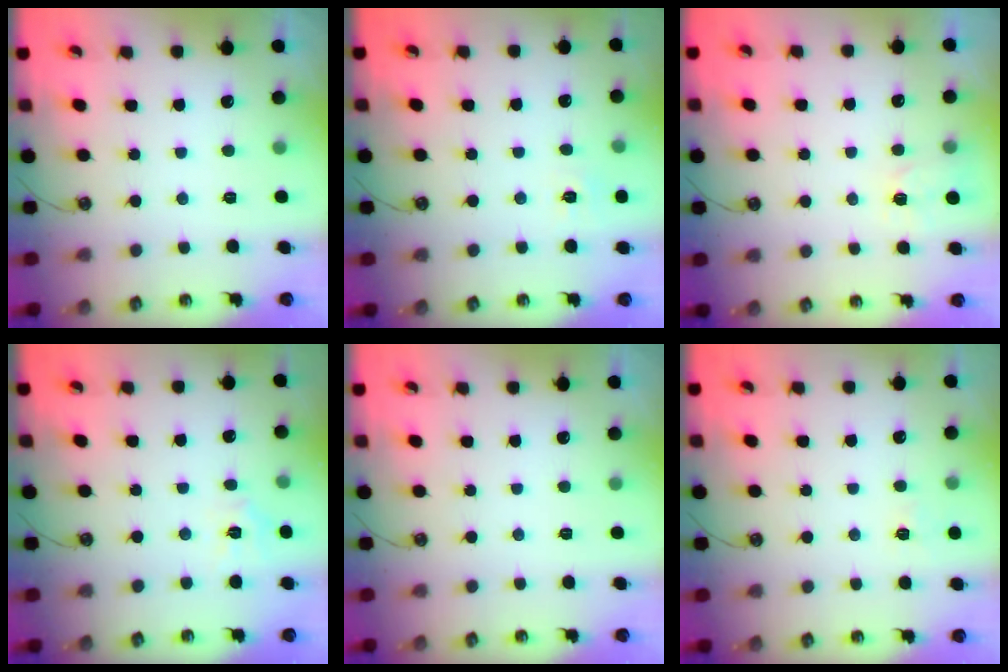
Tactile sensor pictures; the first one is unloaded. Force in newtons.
{"total": 5.3, "press": 5.3, "slide": 0.6}
{"total": 4.8, "press": 4.8, "slide": 0.6}
{"total": 5.9, "press": 5.9, "slide": 0.7}
{"total": 0.0}
{"total": 2.9, "press": 2.9, "slide": 0.4}